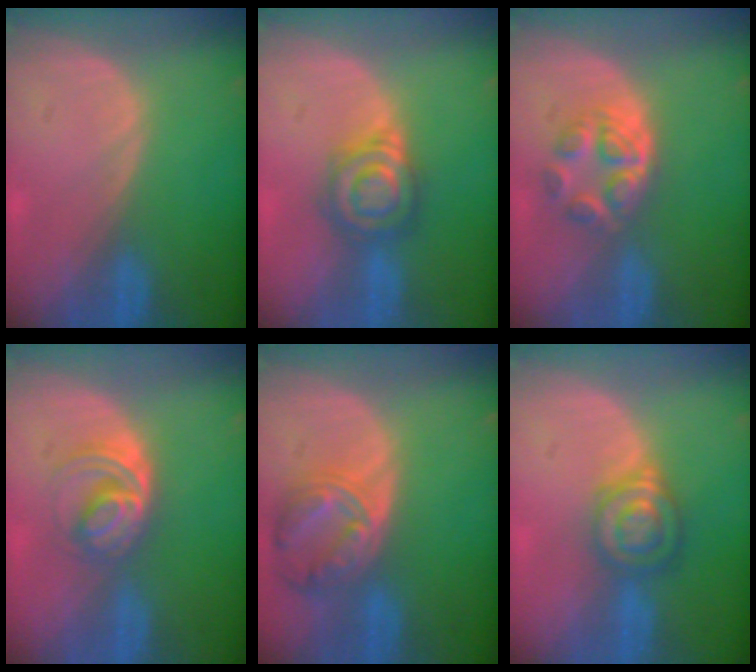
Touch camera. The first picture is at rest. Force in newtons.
{"total": 6.4, "press": 6.3, "slide": 1.2}
{"total": 6.2, "press": 5.2, "slide": 3.3}
{"total": 6.1, "press": 5.3, "slide": 3.0}
{"total": 8.2, "press": 7.1, "slide": 4.0}
{"total": 6.2, "press": 5.8, "slide": 2.2}